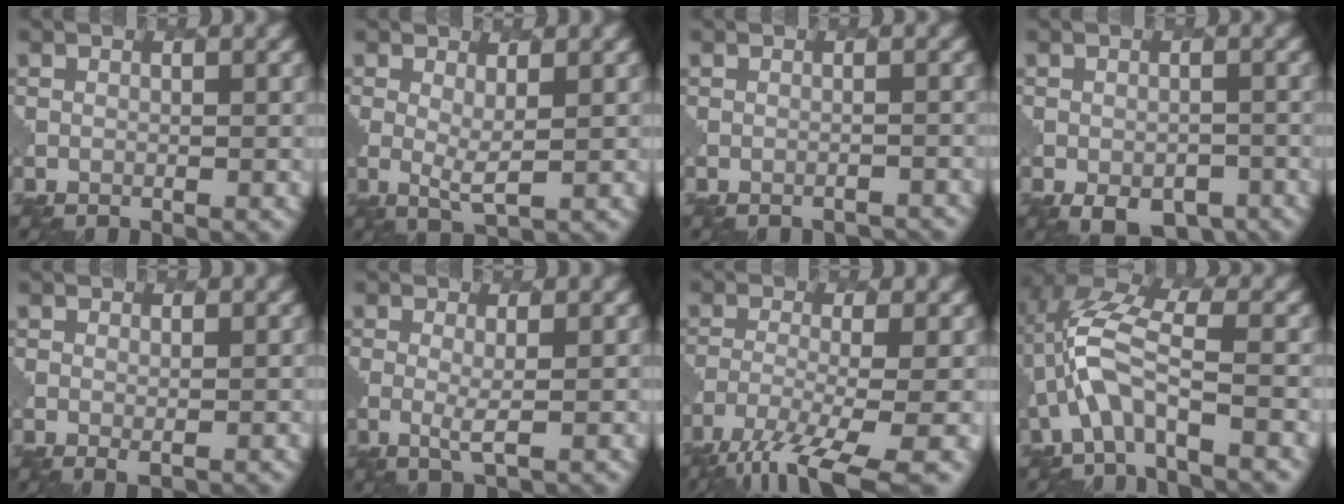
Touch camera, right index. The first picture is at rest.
{"total": 1.9, "force": [0.6, 0.5, 1.8], "torque": [-0.036, -0.012, 0.014]}
{"total": 2.0, "force": [-1.9, 0.3, 0.5], "torque": [0.002, 0.002, -0.027]}
{"total": 4.4, "force": [-2.6, 2.5, 2.5], "torque": [-0.030, -0.009, -0.033]}
{"total": 0.6, "force": [0.1, 0.2, 0.5], "torque": [-0.011, -0.007, 0.003]}
{"total": 1.5, "force": [0.2, 0.3, 1.5], "torque": [-0.035, -0.010, 0.004]}
{"total": 8.9, "force": [-6.1, 2.0, 6.3], "torque": [-0.114, -0.016, -0.105]}
{"total": 5.6, "force": [-1.7, 2.0, 4.9], "torque": [-0.111, 0.017, -0.038]}